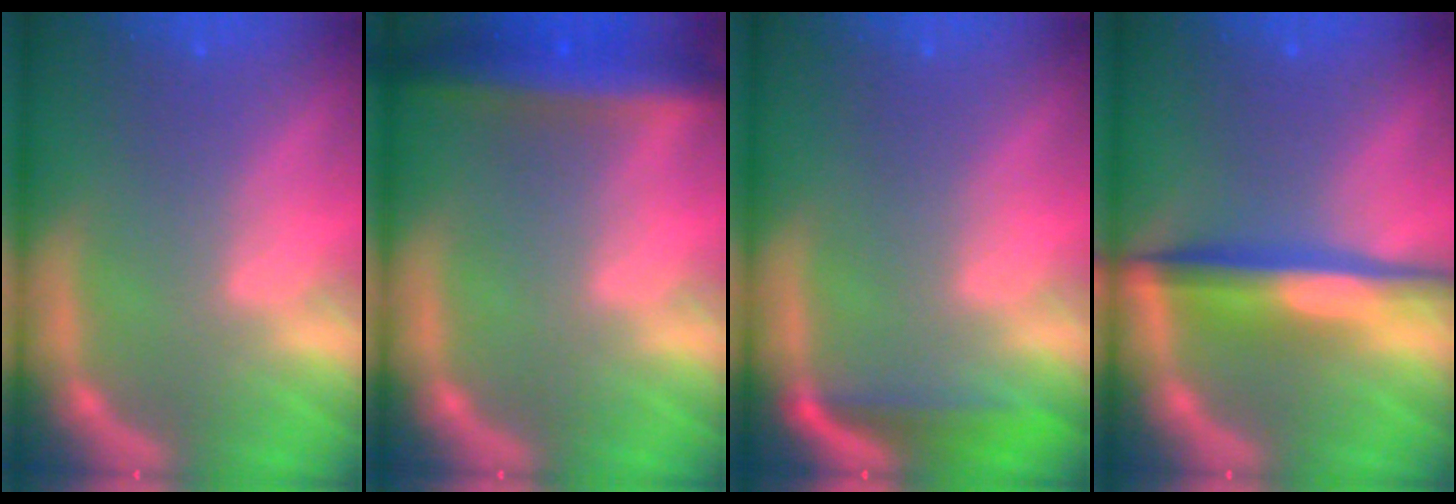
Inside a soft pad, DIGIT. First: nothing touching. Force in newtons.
{"total": 6.0}
{"total": 3.0}
{"total": 5.5}